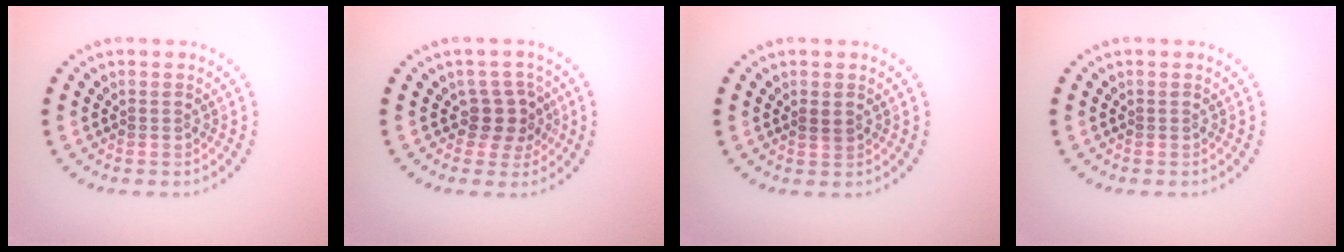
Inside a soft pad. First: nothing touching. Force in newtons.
{"total": 2.7, "press": 2.1, "slide": 1.6}
{"total": 0.8, "press": 0.7, "slide": 0.3}
{"total": 0.0}